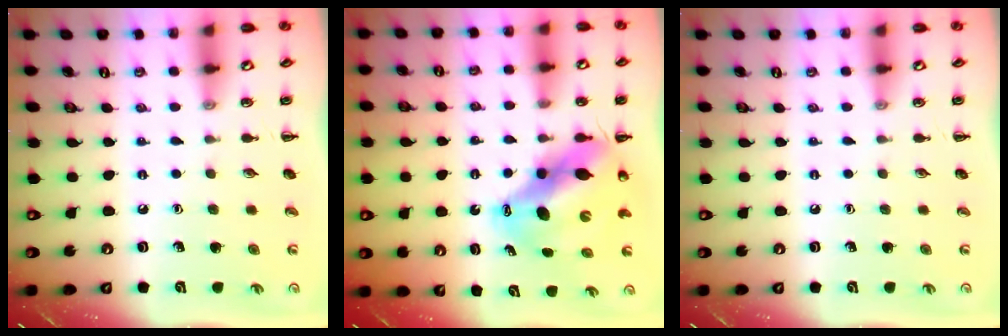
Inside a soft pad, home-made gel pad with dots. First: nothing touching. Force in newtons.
{"total": 13.3, "press": 12.9, "slide": 3.1}
{"total": 0.0}